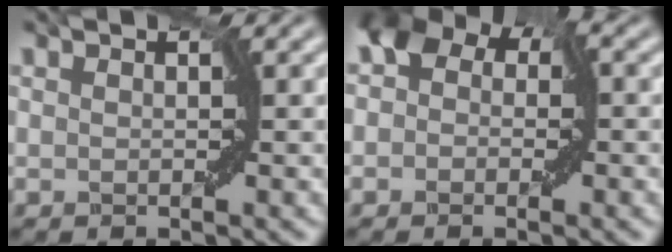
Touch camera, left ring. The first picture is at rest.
{"total": 3.9, "force": [0.5, 2.9, 2.6], "torque": [-0.027, 0.019, -0.007]}